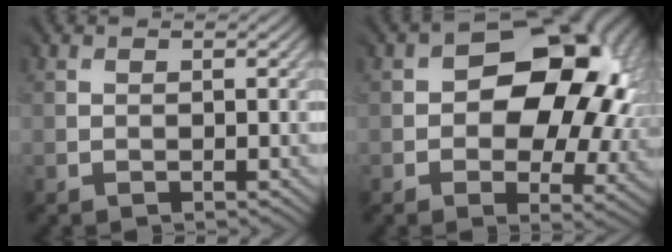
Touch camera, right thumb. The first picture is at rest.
{"total": 13.2, "force": [1.6, 8.5, 9.9], "torque": [-0.130, 0.002, 0.028]}